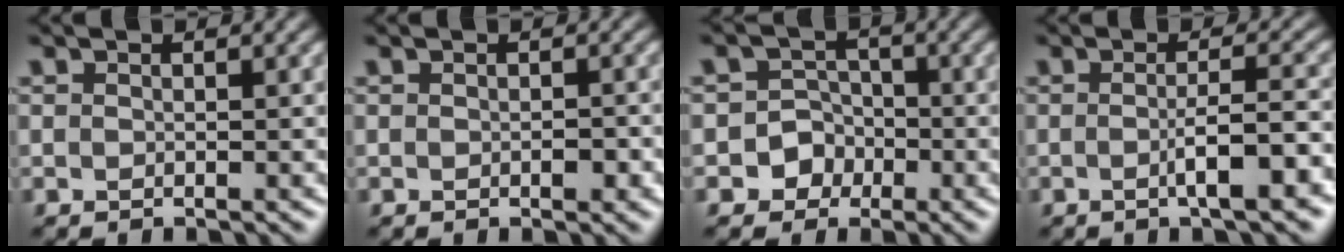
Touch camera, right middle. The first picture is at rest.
{"total": 1.2, "force": [-0.3, 0.5, 1.1], "torque": [-0.017, 0.001, -0.003]}
{"total": 3.8, "force": [-1.6, 3.4, 0.3], "torque": [0.031, 0.007, -0.045]}
{"total": 4.4, "force": [-1.2, 0.8, 4.2], "torque": [-0.065, 0.007, -0.020]}